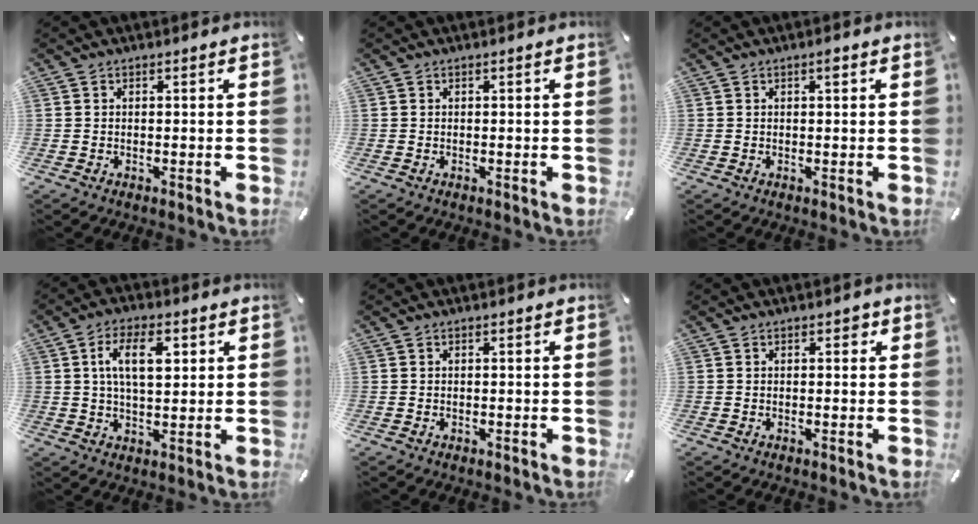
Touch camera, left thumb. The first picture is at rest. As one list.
[{"total": 0.0}, {"total": 1.3, "force": [0.6, 0.4, 1.1], "torque": [-0.023, 0.002, 0.009]}, {"total": 10.1, "force": [2.9, 5.2, 8.1], "torque": [-0.148, 0.002, 0.044]}, {"total": 0.0}, {"total": 1.0, "force": [0.3, 0.8, 0.6], "torque": [-0.005, 0.004, 0.001]}]